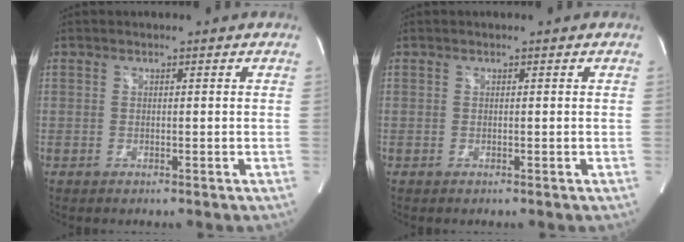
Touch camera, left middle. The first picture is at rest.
{"total": 0.0}